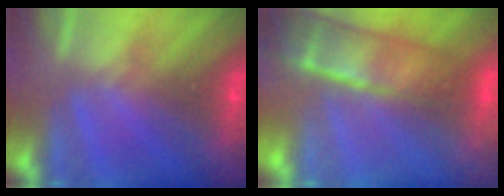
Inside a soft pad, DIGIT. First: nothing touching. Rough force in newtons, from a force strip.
{"total": 7.2}